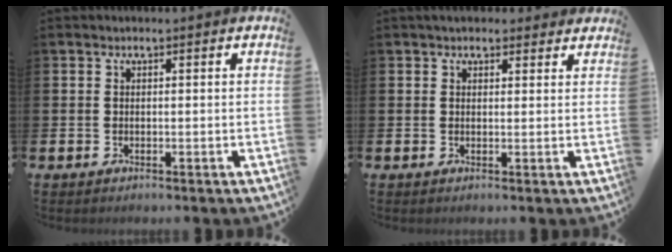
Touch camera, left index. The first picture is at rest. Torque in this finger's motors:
{"motor_torque": [1.01, -1.12, 0.04, 0.06]}